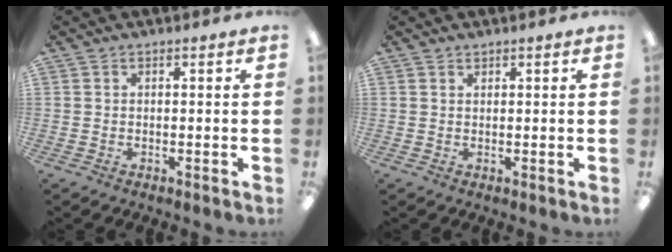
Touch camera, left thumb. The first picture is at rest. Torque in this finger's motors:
{"motor_torque": [0.10, -0.04, -0.13, -0.03, 0.07]}